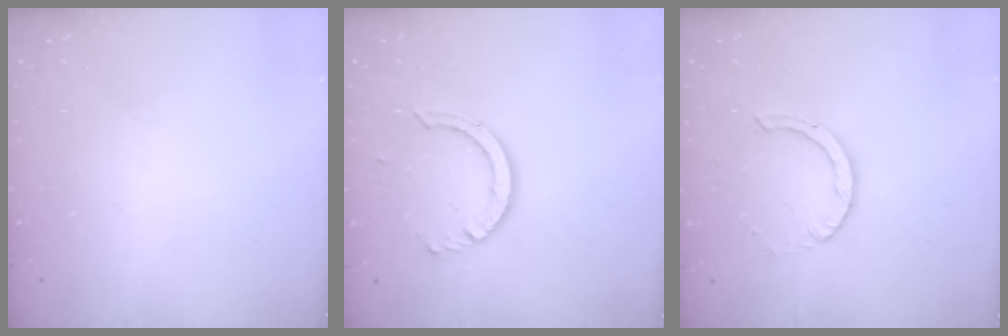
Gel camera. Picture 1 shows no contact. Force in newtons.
{"total": 8.4, "press": 8.3, "slide": 0.7}
{"total": 3.5, "press": 3.5, "slide": 0.4}